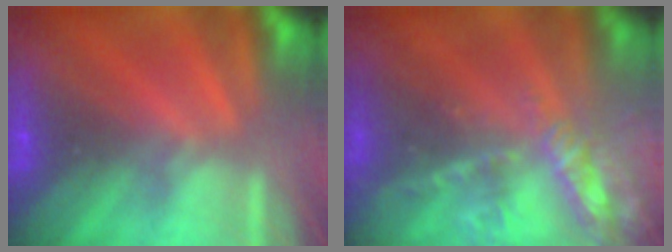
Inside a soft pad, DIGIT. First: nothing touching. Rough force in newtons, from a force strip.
{"total": 8.3}